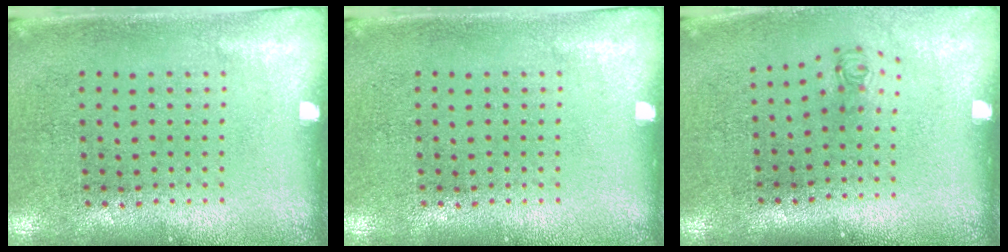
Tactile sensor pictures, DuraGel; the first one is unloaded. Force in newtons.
{"total": 0.0}
{"total": 0.8, "press": 0.4, "slide": 0.7}